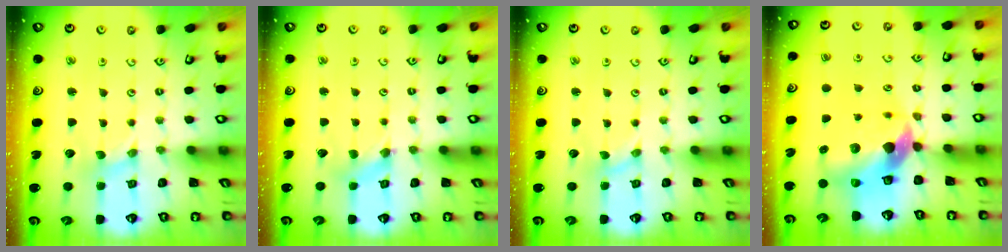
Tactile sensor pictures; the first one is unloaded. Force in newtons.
{"total": 1.4, "press": 1.4, "slide": 0.2}
{"total": 0.0}
{"total": 12.5, "press": 12.4, "slide": 1.6}